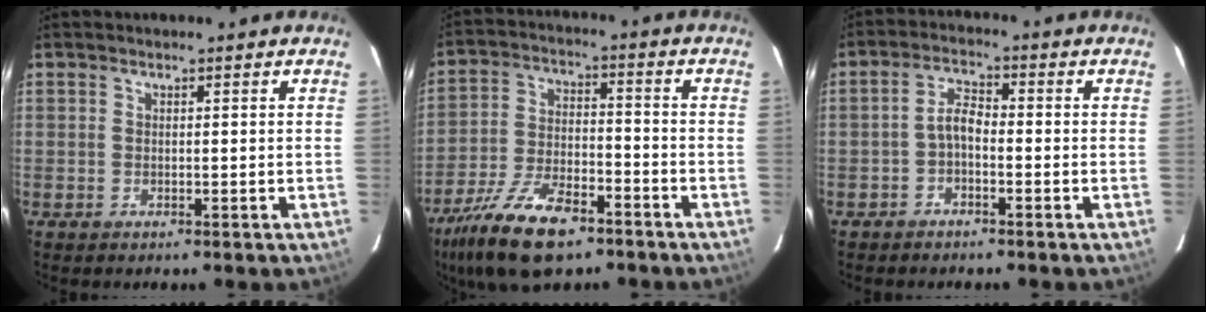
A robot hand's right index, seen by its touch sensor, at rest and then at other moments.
{"total": 16.3, "force": [-11.2, 6.5, 9.9], "torque": [-0.217, -0.024, -0.203]}
{"total": 3.2, "force": [-1.5, 1.5, 2.4], "torque": [-0.049, 0.013, -0.030]}